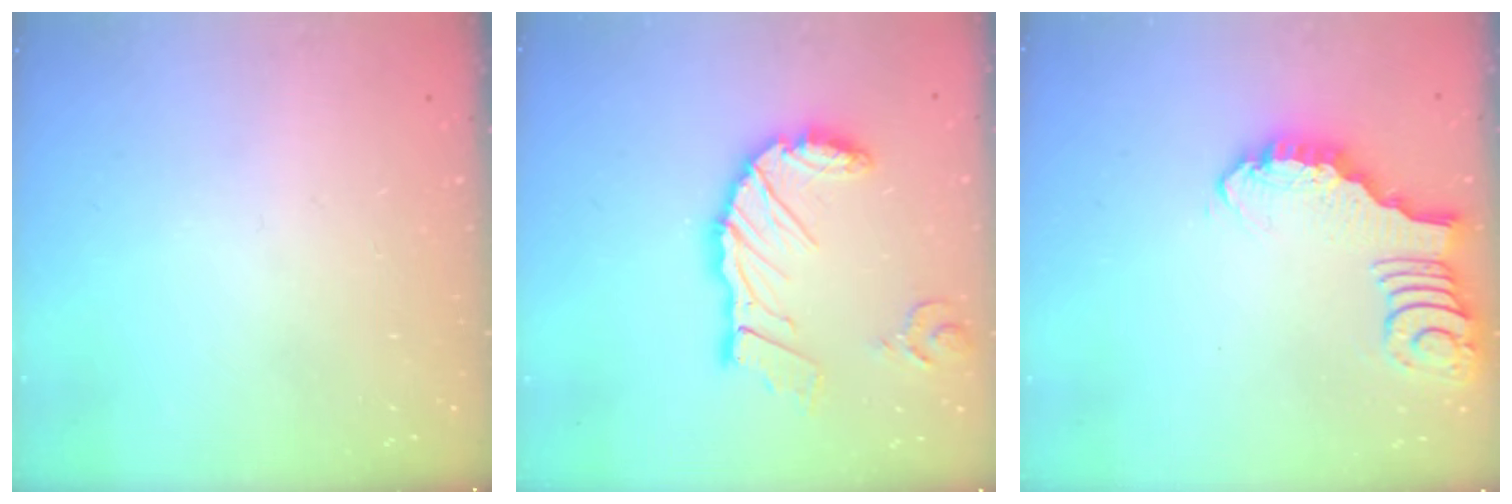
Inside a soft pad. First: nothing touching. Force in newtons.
{"total": 16.8, "press": 16.7, "slide": 2.0}
{"total": 2.7, "press": 2.7, "slide": 0.2}